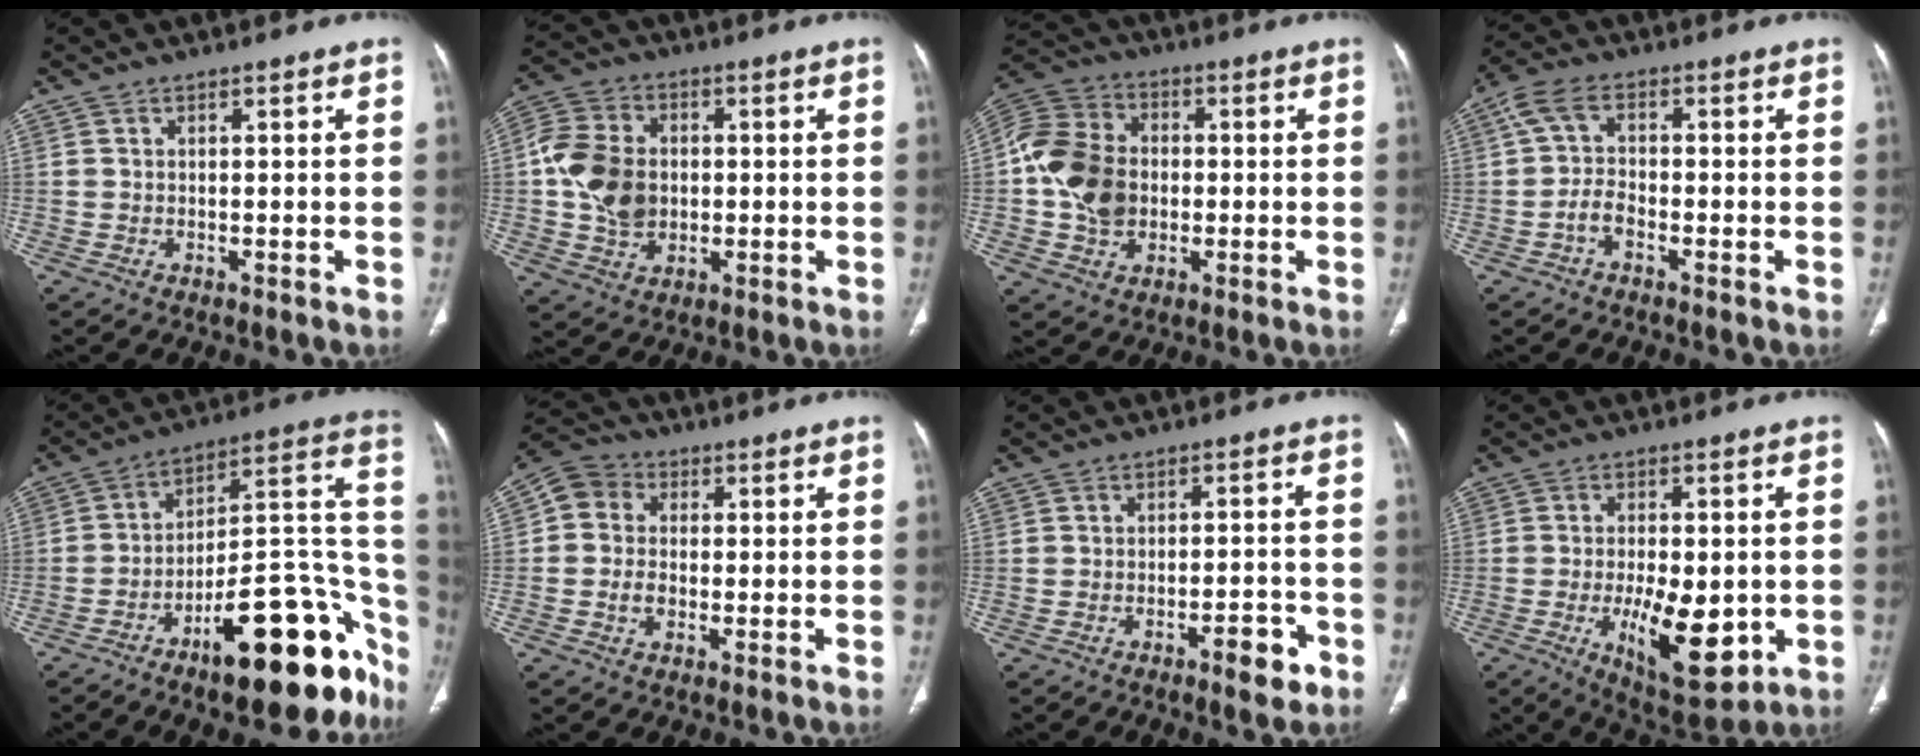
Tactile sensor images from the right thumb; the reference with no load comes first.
{"total": 12.3, "force": [-0.1, 9.5, 7.7], "torque": [-0.137, 0.014, -0.003]}
{"total": 14.0, "force": [-0.9, 11.0, 8.6], "torque": [-0.151, 0.022, -0.021]}
{"total": 4.8, "force": [-1.8, 2.9, 3.4], "torque": [-0.072, 0.023, -0.040]}
{"total": 26.8, "force": [-13.6, 10.2, 20.8], "torque": [-0.185, 0.109, -0.199]}
{"total": 7.3, "force": [0.0, 6.3, 3.7], "torque": [-0.061, 0.018, -0.012]}
{"total": 5.6, "force": [-3.2, 1.9, 4.3], "torque": [-0.050, 0.021, -0.041]}
{"total": 13.9, "force": [-3.2, 6.3, 12.0], "torque": [-0.168, -0.010, -0.034]}